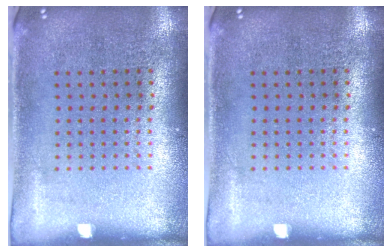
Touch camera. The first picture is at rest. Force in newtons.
{"total": 0.0}